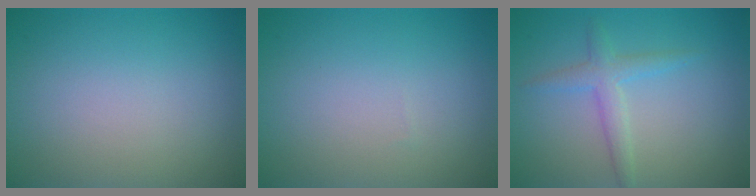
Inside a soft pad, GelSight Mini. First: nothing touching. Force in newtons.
{"total": 0.0}
{"total": 2.3, "press": 2.3, "slide": 0.1}